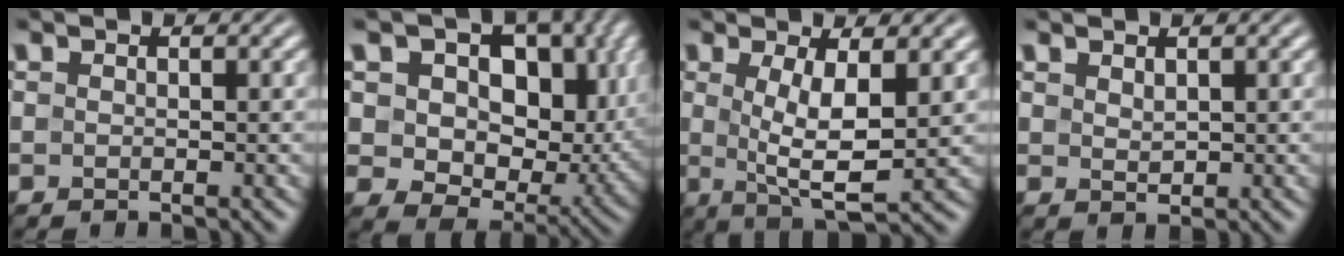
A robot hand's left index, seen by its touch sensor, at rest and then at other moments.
{"total": 11.7, "force": [3.0, 8.4, 7.6], "torque": [-0.123, -0.008, 0.048]}
{"total": 5.5, "force": [0.7, 1.6, 5.2], "torque": [-0.094, -0.009, 0.017]}
{"total": 1.2, "force": [0.8, 0.5, 0.6], "torque": [-0.015, -0.002, 0.021]}